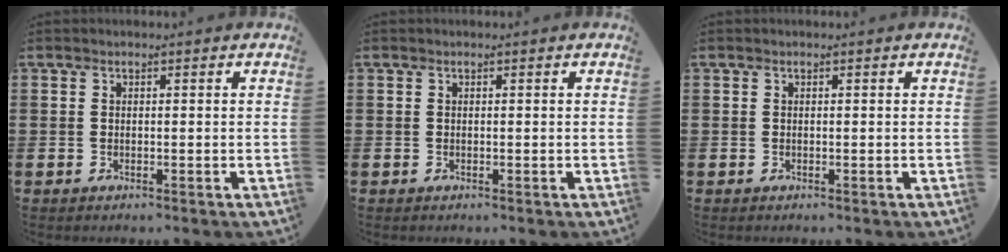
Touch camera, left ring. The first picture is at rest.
{"total": 0.0}
{"total": 0.0}